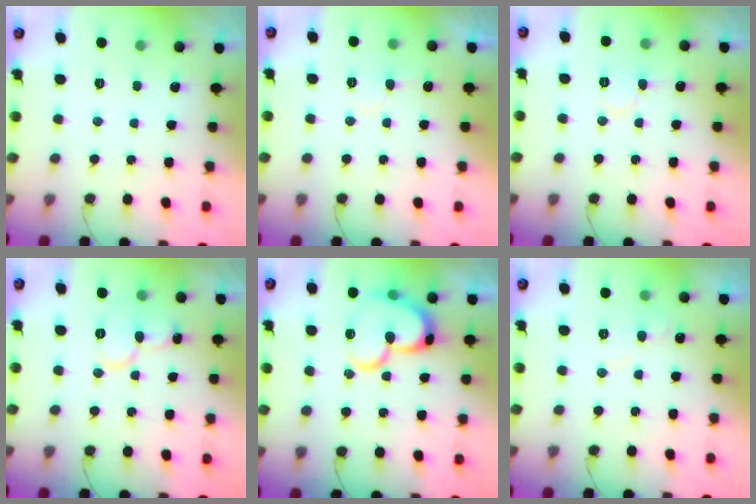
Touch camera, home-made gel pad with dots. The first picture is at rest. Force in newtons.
{"total": 6.0, "press": 6.0, "slide": 0.4}
{"total": 6.2, "press": 6.1, "slide": 0.6}
{"total": 8.9, "press": 8.8, "slide": 1.1}
{"total": 17.3, "press": 17.2, "slide": 2.1}
{"total": 6.4, "press": 6.4, "slide": 0.5}